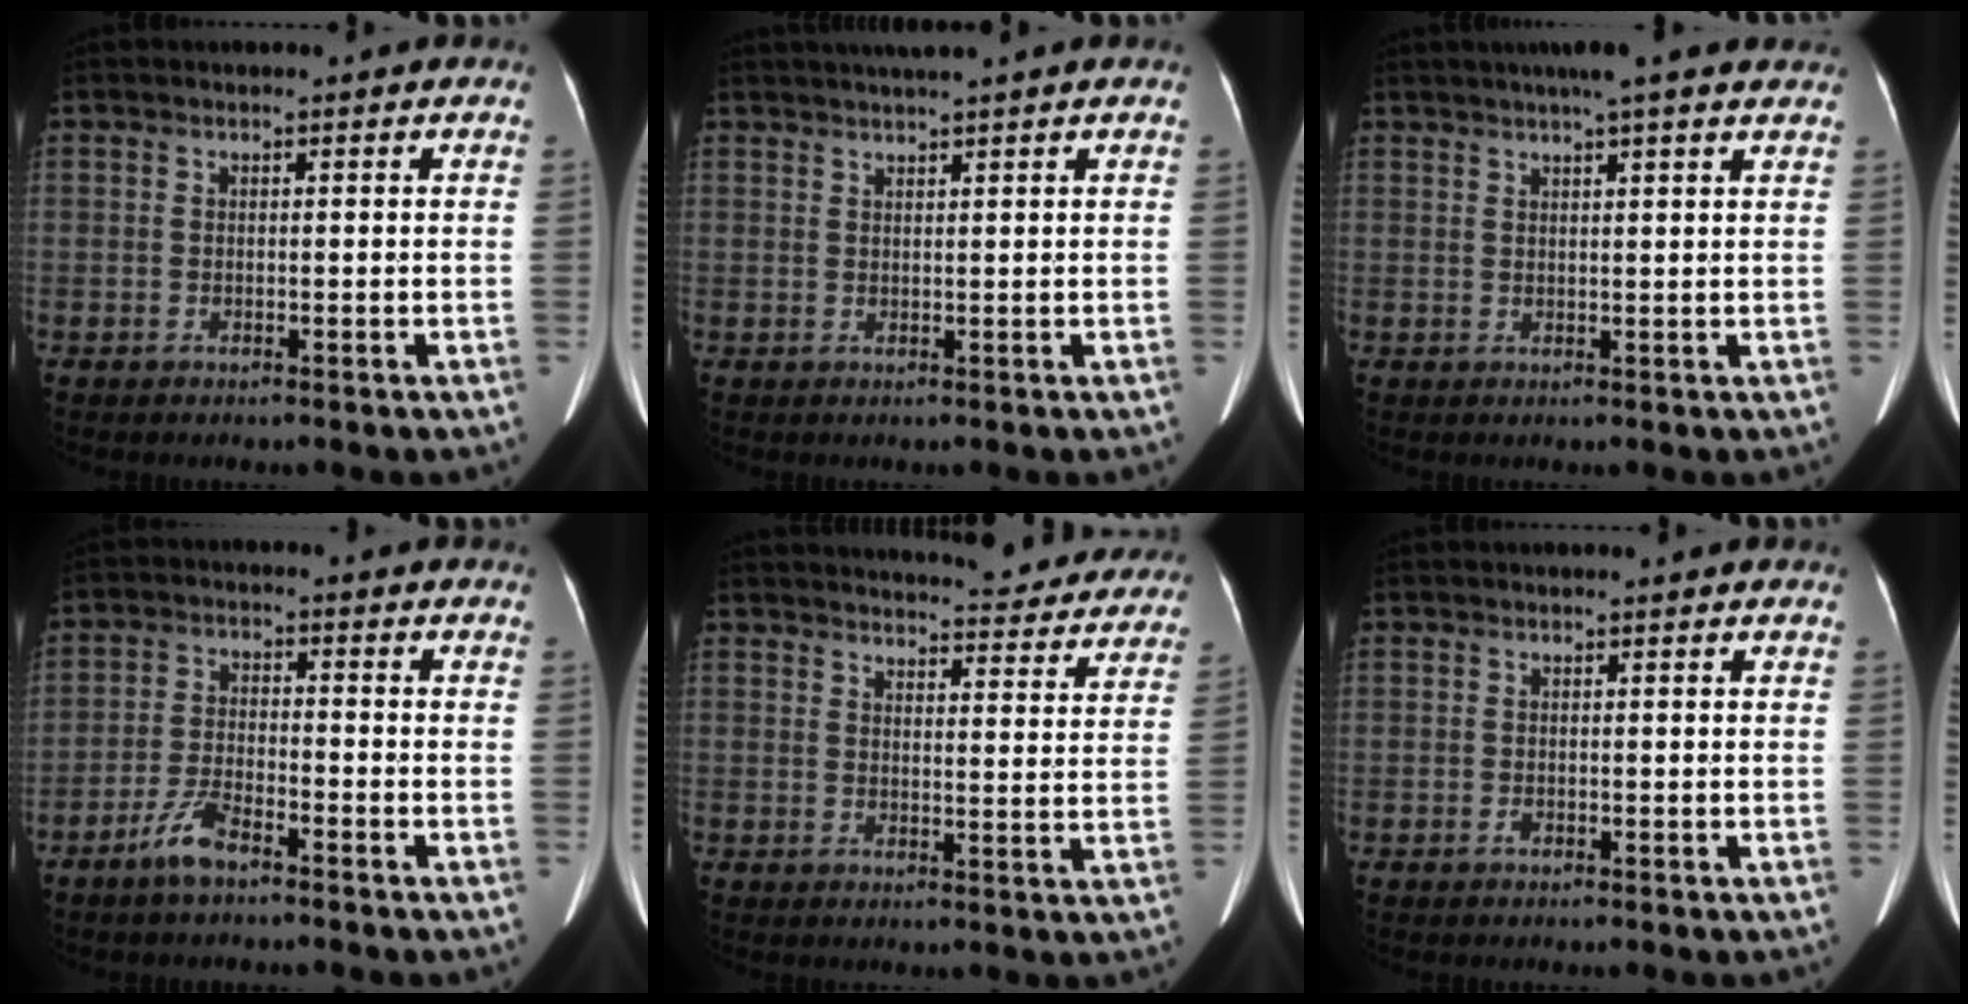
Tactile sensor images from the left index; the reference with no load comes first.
{"total": 3.9, "force": [3.3, -0.6, 2.0], "torque": [-0.026, 0.024, 0.053]}
{"total": 9.4, "force": [7.7, 0.7, 5.4], "torque": [-0.078, 0.027, 0.089]}
{"total": 5.0, "force": [-3.8, 1.1, 3.1], "torque": [-0.074, -0.003, -0.073]}
{"total": 19.1, "force": [18.1, 3.4, 5.1], "torque": [-0.049, -0.039, 0.200]}
{"total": 0.6, "force": [-0.3, 0.3, 0.3], "torque": [-0.009, 0.000, -0.003]}